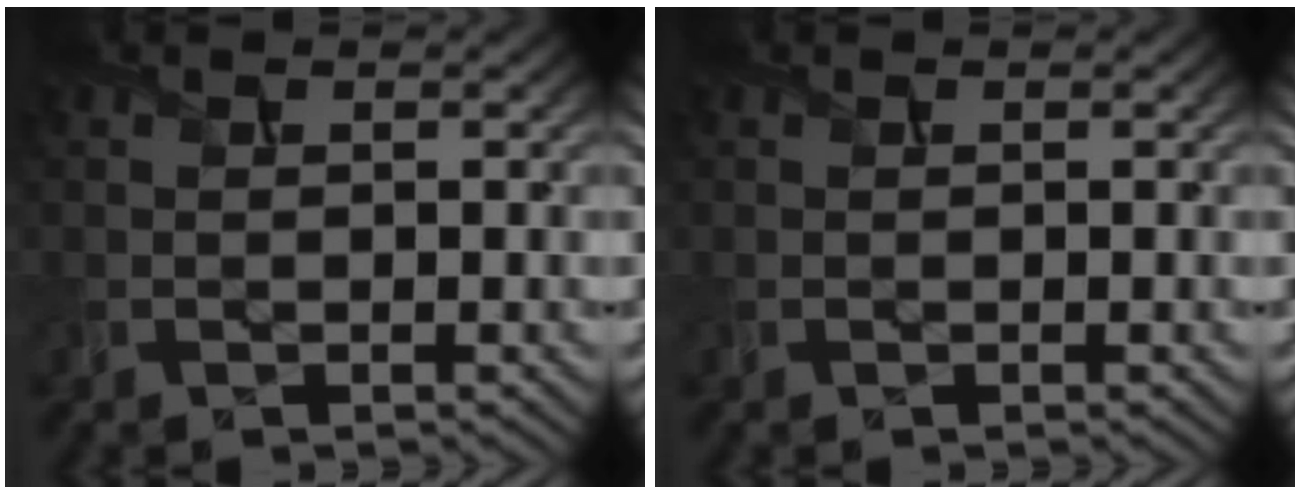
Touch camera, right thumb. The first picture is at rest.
{"total": 0.0}